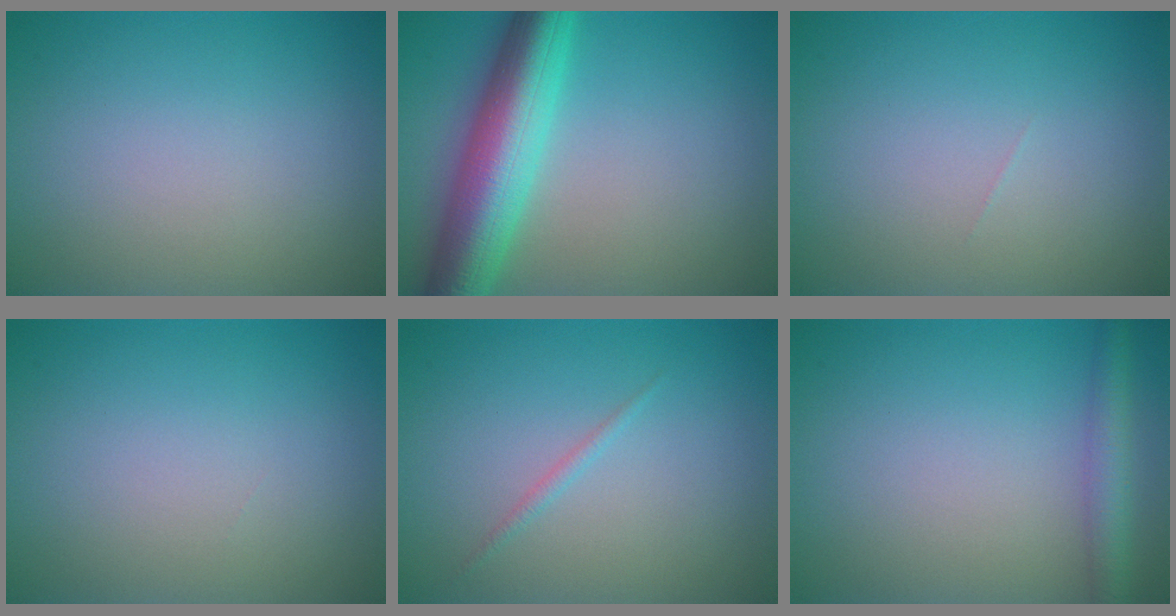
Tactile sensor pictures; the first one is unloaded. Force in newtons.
{"total": 9.0, "press": 9.0, "slide": 0.3}
{"total": 0.0}
{"total": 0.0}
{"total": 0.7, "press": 0.7, "slide": 0.0}
{"total": 3.0, "press": 3.0, "slide": 0.1}